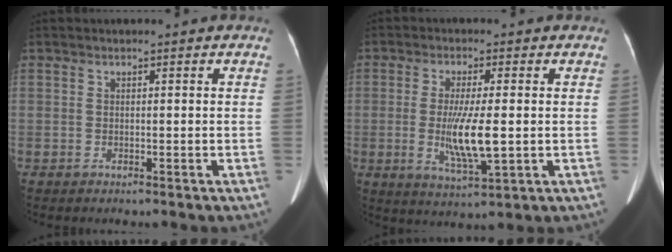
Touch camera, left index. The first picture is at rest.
{"total": 8.0, "force": [-0.6, 1.2, 7.9], "torque": [-0.156, -0.020, -0.009]}